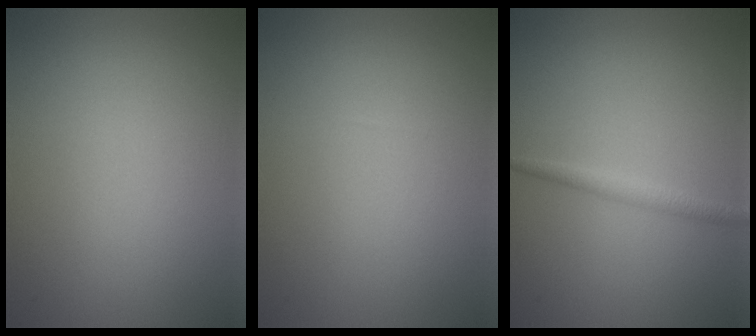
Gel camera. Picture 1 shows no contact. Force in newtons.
{"total": 0.0}
{"total": 1.4, "press": 1.4, "slide": 0.1}